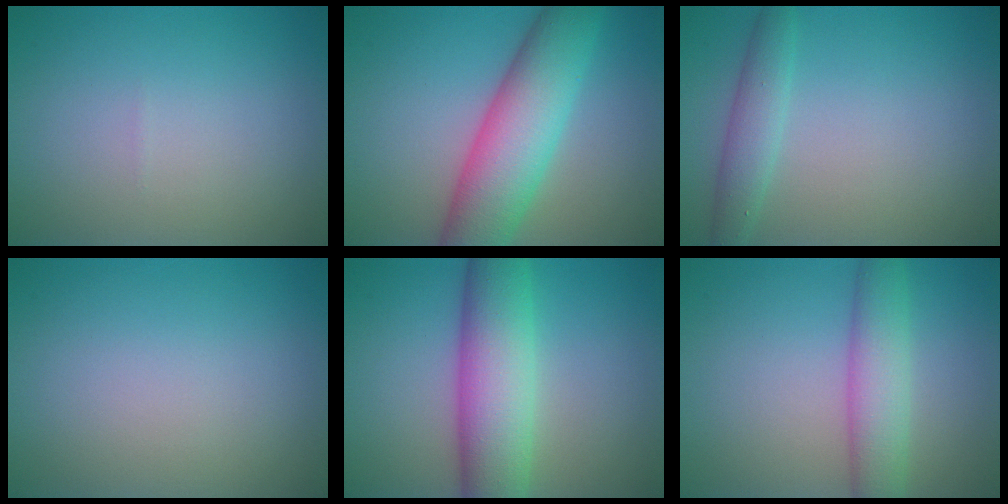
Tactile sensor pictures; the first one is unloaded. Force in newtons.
{"total": 8.7, "press": 8.7, "slide": 0.3}
{"total": 1.9, "press": 1.9, "slide": 0.1}
{"total": 0.0}
{"total": 8.3, "press": 8.3, "slide": 0.3}
{"total": 4.4, "press": 4.4, "slide": 0.1}